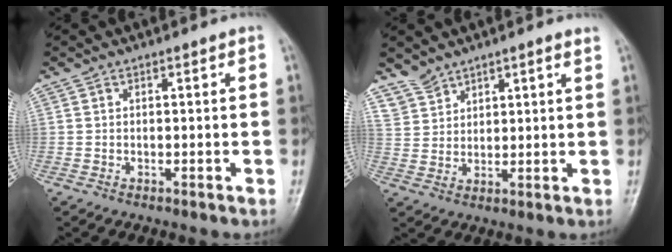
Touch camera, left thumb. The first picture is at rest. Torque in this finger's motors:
{"motor_torque": [0.19, -0.36, -0.43, -0.22, -0.02]}